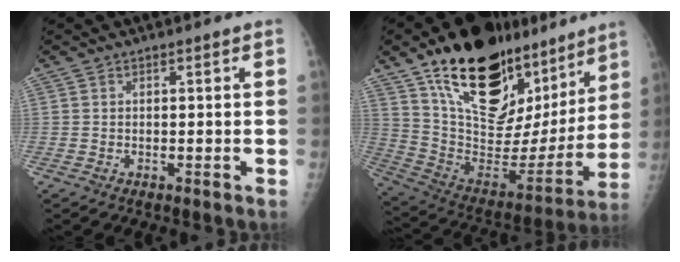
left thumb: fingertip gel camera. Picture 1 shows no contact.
{"total": 32.3, "force": [20.0, 15.9, 19.7], "torque": [-0.274, -0.047, 0.331]}